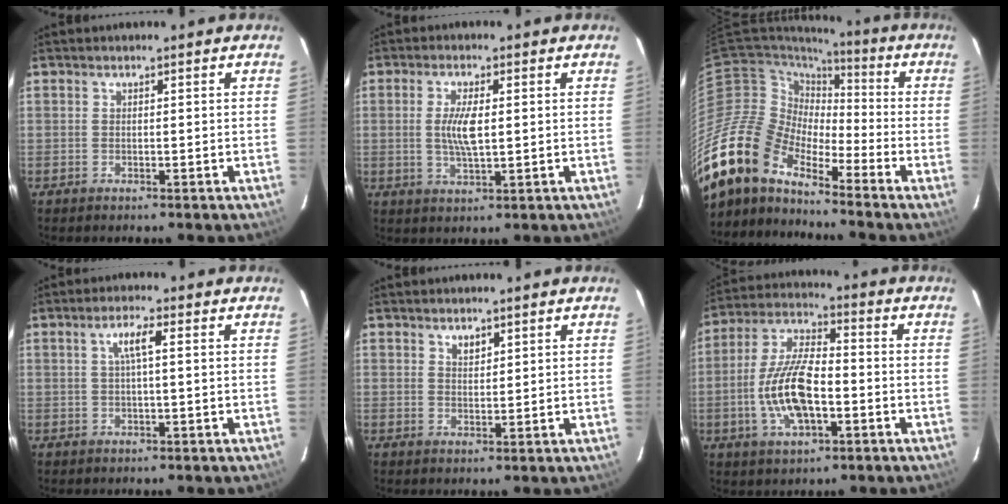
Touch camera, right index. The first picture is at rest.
{"total": 5.7, "force": [0.4, 1.9, 5.3], "torque": [-0.103, -0.001, 0.008]}
{"total": 18.0, "force": [-14.4, 7.4, 7.9], "torque": [-0.149, -0.021, -0.286]}
{"total": 3.4, "force": [0.6, 0.2, 3.4], "torque": [-0.064, 0.006, 0.010]}
{"total": 2.0, "force": [1.3, 1.1, 1.0], "torque": [-0.012, 0.003, 0.022]}
{"total": 13.6, "force": [-3.5, 5.5, 11.9], "torque": [-0.249, 0.002, -0.064]}